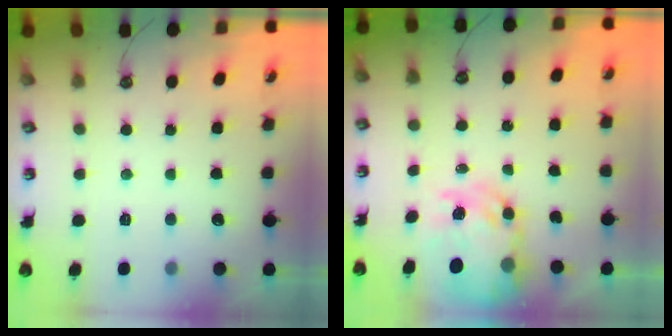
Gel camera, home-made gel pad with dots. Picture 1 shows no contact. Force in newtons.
{"total": 11.4, "press": 11.3, "slide": 0.9}